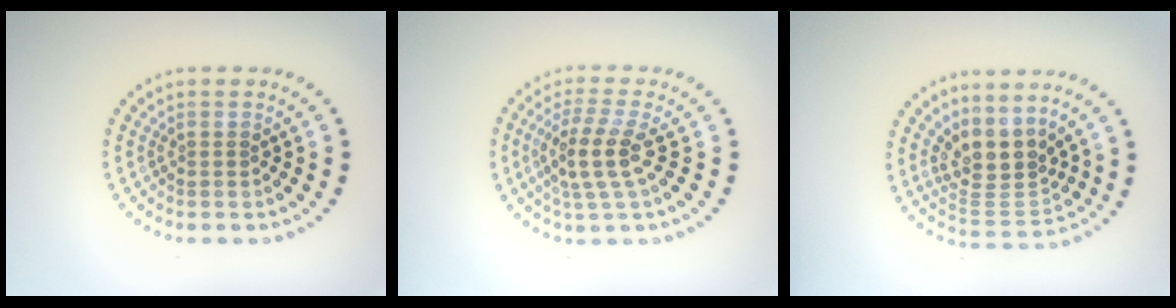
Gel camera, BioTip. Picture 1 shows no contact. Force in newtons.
{"total": 3.5, "press": 2.9, "slide": 1.9}
{"total": 3.9, "press": 3.0, "slide": 2.5}